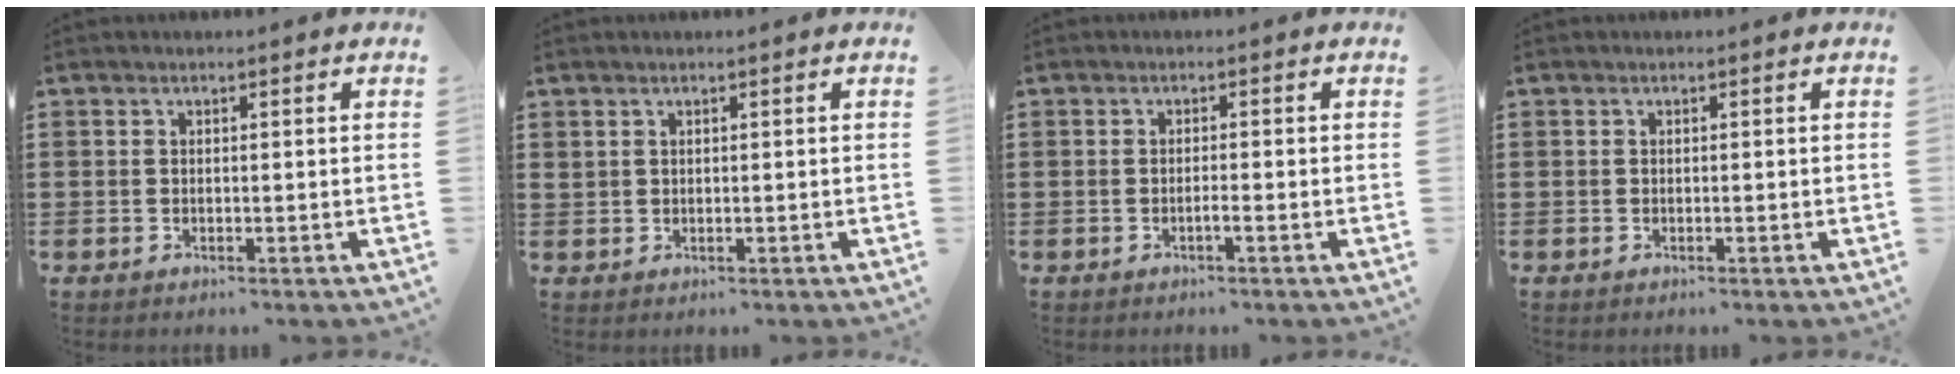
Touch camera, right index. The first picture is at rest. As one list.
[{"total": 0.6, "force": [0.4, 0.4, 0.1], "torque": [-0.004, 0.002, 0.008]}, {"total": 1.2, "force": [-0.6, -0.1, 1.0], "torque": [-0.017, -0.003, -0.011]}, {"total": 0.0}]